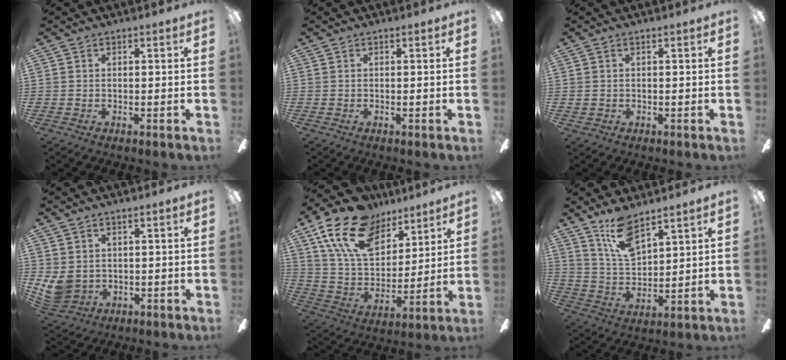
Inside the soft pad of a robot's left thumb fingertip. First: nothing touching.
{"total": 0.0}
{"total": 0.7, "force": [0.2, 0.6, 0.3], "torque": [-0.007, 0.004, 0.003]}
{"total": 5.5, "force": [1.6, 4.5, 2.7], "torque": [-0.076, -0.008, 0.033]}
{"total": 20.1, "force": [12.2, 11.6, 10.9], "torque": [-0.213, -0.049, 0.224]}
{"total": 11.5, "force": [8.5, 4.3, 6.4], "torque": [-0.130, -0.034, 0.157]}